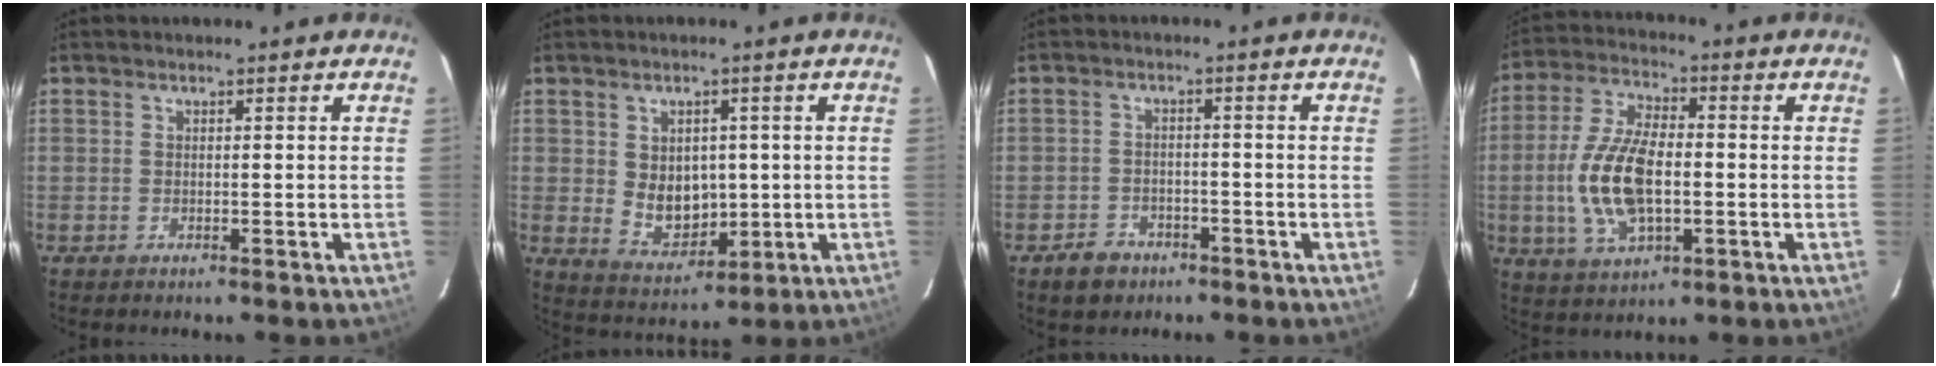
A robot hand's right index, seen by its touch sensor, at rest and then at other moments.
{"total": 7.6, "force": [0.4, 6.1, 4.6], "torque": [-0.081, -0.005, 0.029]}
{"total": 5.0, "force": [-3.3, 3.6, 1.2], "torque": [-0.040, 0.013, -0.048]}
{"total": 13.9, "force": [-1.9, 6.7, 12.0], "torque": [-0.251, 0.004, -0.033]}